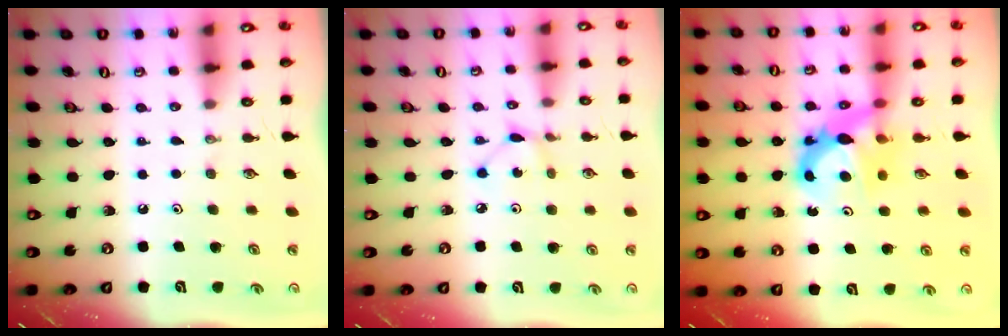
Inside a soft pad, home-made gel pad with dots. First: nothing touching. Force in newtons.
{"total": 2.3, "press": 2.3, "slide": 0.1}
{"total": 7.5, "press": 7.5, "slide": 0.4}